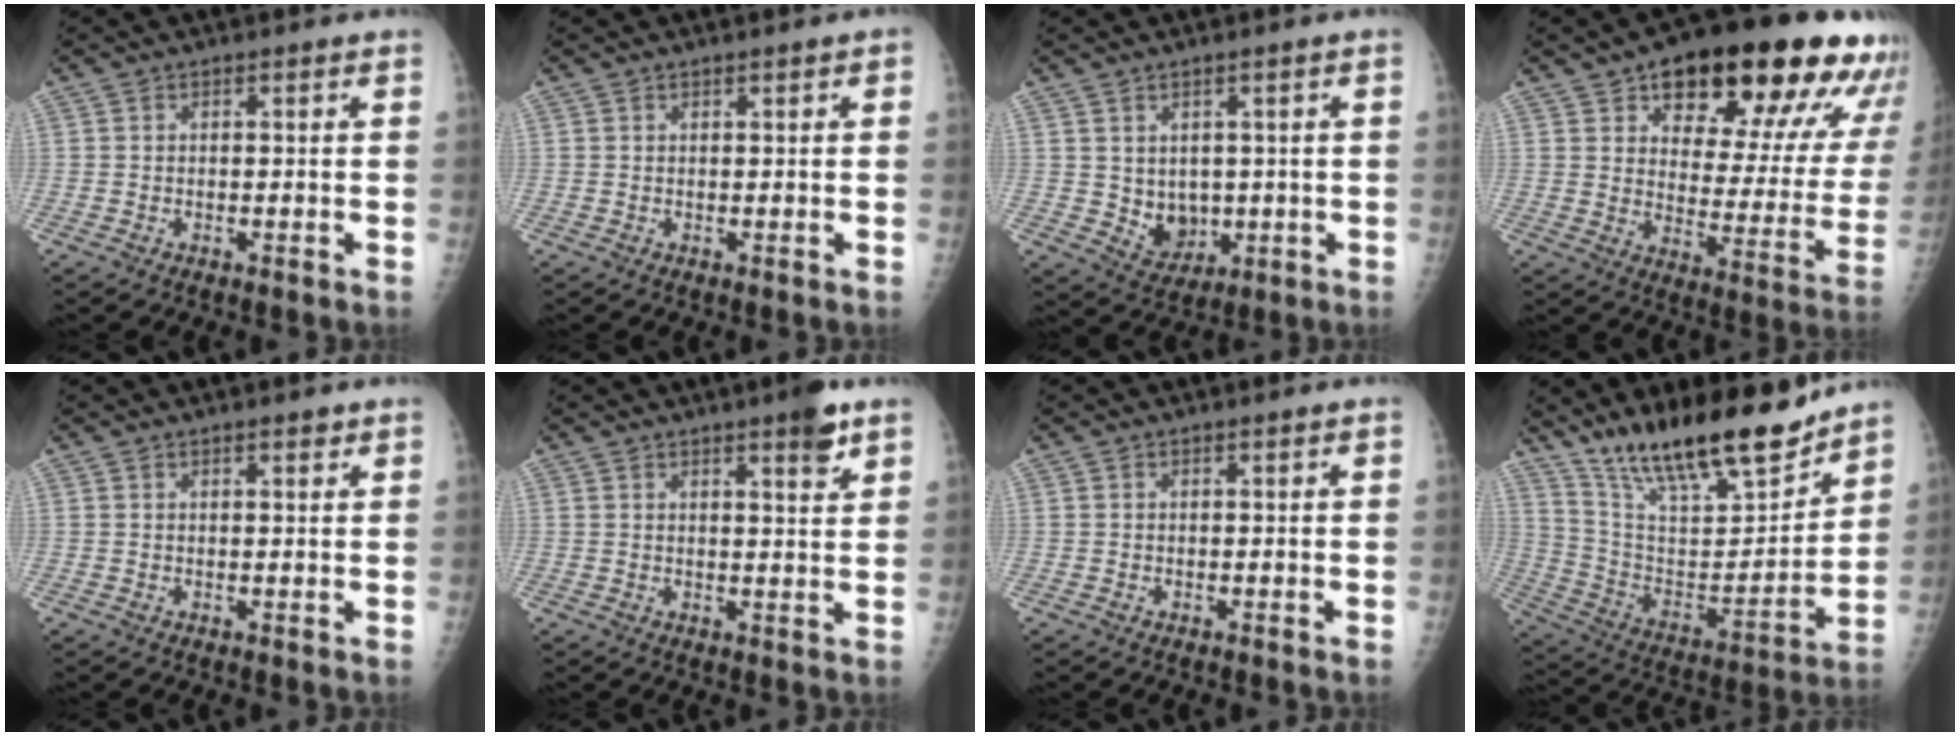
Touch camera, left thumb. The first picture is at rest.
{"total": 0.9, "force": [0.4, 0.2, 0.7], "torque": [-0.011, 0.001, 0.005]}
{"total": 5.7, "force": [0.1, 4.6, 3.4], "torque": [-0.028, -0.012, 0.022]}
{"total": 25.8, "force": [15.7, 10.1, 17.8], "torque": [-0.203, -0.044, 0.215]}
{"total": 1.5, "force": [1.1, 0.5, 0.9], "torque": [-0.009, -0.005, 0.014]}
{"total": 5.0, "force": [3.2, 0.8, 3.7], "torque": [-0.047, -0.018, 0.041]}
{"total": 0.0}
{"total": 21.9, "force": [17.6, 5.7, 11.8], "torque": [-0.167, -0.092, 0.307]}